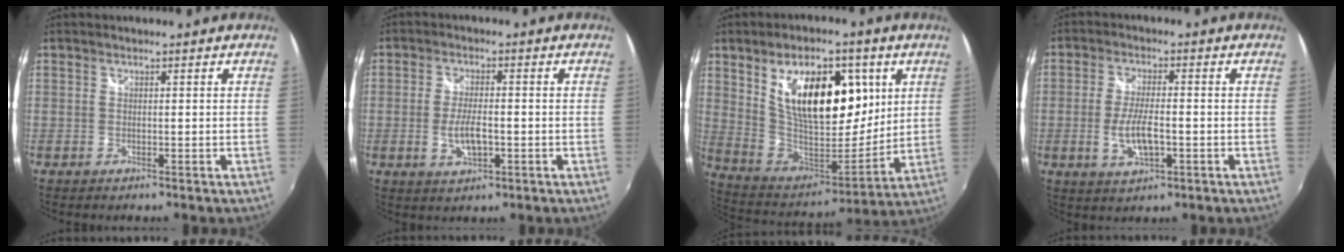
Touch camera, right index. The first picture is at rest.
{"total": 5.4, "force": [-1.3, 2.0, 4.8], "torque": [-0.098, -0.003, -0.020]}
{"total": 21.8, "force": [7.3, 11.2, 17.2], "torque": [-0.298, 0.005, 0.140]}
{"total": 6.9, "force": [-1.7, 2.3, 6.2], "torque": [-0.127, -0.004, -0.027]}